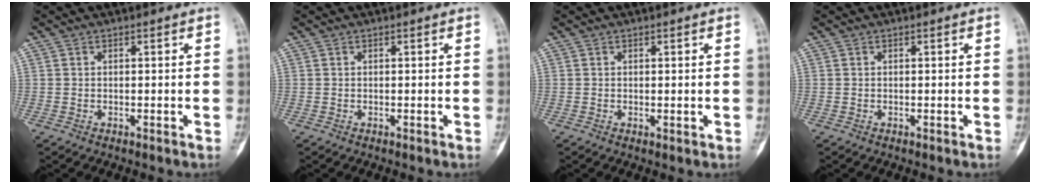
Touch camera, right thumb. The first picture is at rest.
{"total": 0.0}
{"total": 0.6, "force": [0.1, 0.3, 0.5], "torque": [-0.002, -0.001, 0.004]}
{"total": 0.0}